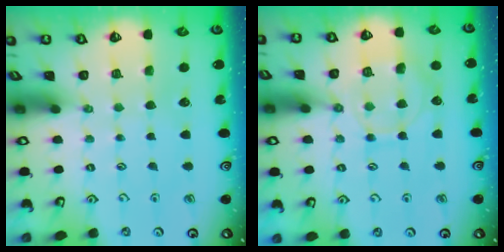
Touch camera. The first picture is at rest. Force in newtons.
{"total": 9.5, "press": 9.4, "slide": 1.0}